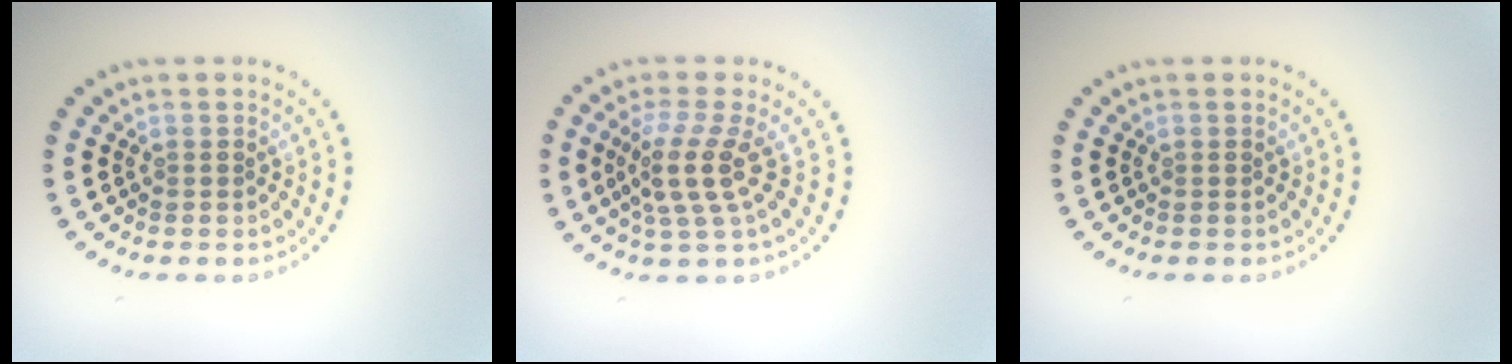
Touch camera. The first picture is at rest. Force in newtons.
{"total": 3.5, "press": 2.5, "slide": 2.5}
{"total": 0.0}